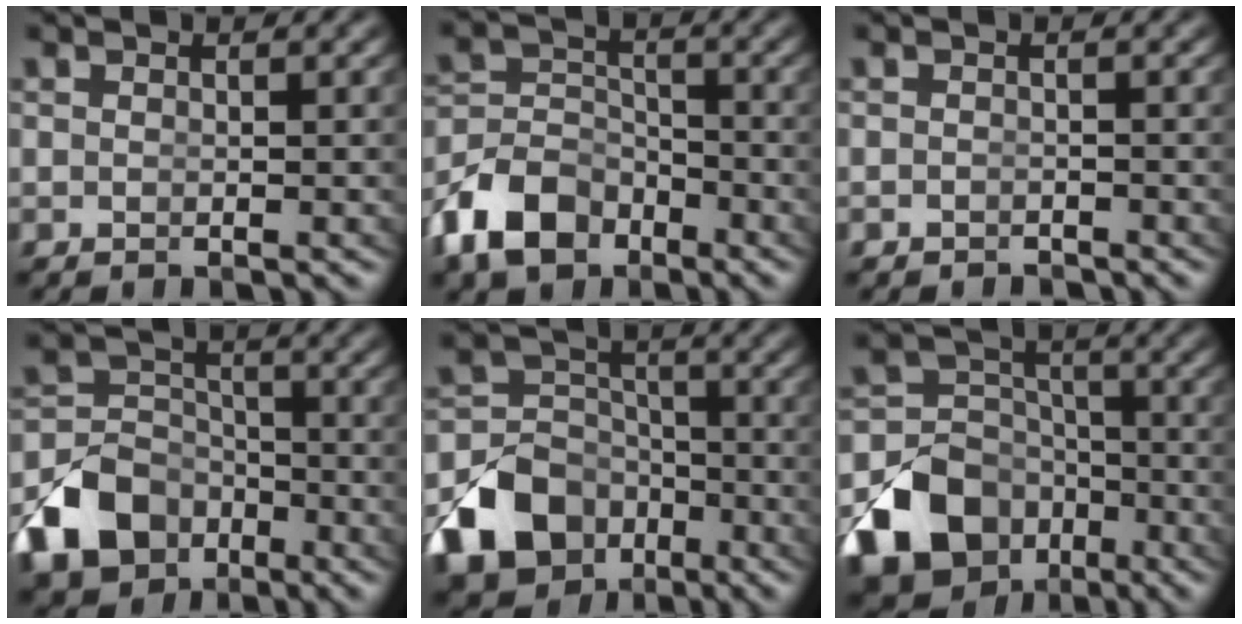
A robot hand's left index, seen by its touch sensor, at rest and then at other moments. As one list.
[{"total": 6.5, "force": [-4.1, 4.4, 2.7], "torque": [-0.054, -0.025, -0.062]}, {"total": 1.3, "force": [-1.3, 0.1, -0.2], "torque": [0.000, -0.017, -0.011]}, {"total": 7.3, "force": [-4.1, 5.5, 2.6], "torque": [-0.040, -0.025, -0.068]}, {"total": 9.6, "force": [-5.2, 7.3, 3.3], "torque": [-0.047, -0.035, -0.083]}, {"total": 12.5, "force": [-6.6, 9.7, 4.3], "torque": [-0.068, -0.052, -0.104]}]